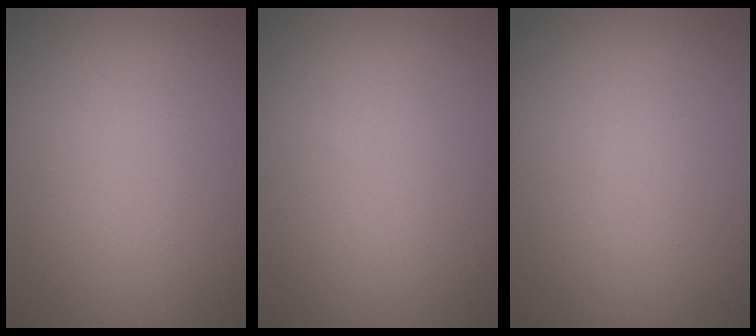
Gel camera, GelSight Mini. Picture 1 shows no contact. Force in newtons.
{"total": 0.0}
{"total": 0.0}